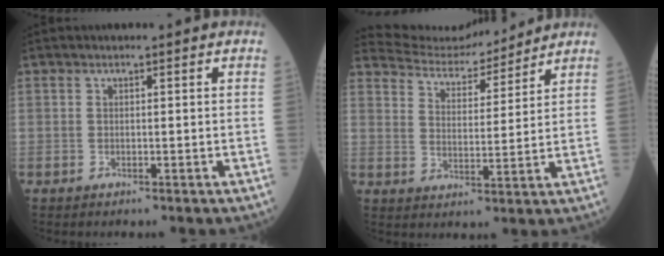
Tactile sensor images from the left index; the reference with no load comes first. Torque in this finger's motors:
{"motor_torque": [0.43, -1.71, -0.01, 0.00]}